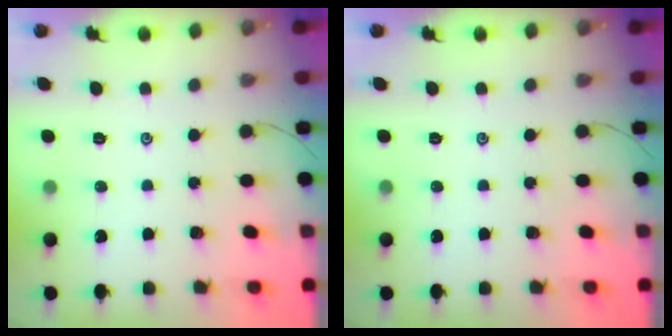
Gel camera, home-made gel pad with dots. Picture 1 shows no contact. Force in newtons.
{"total": 0.0}